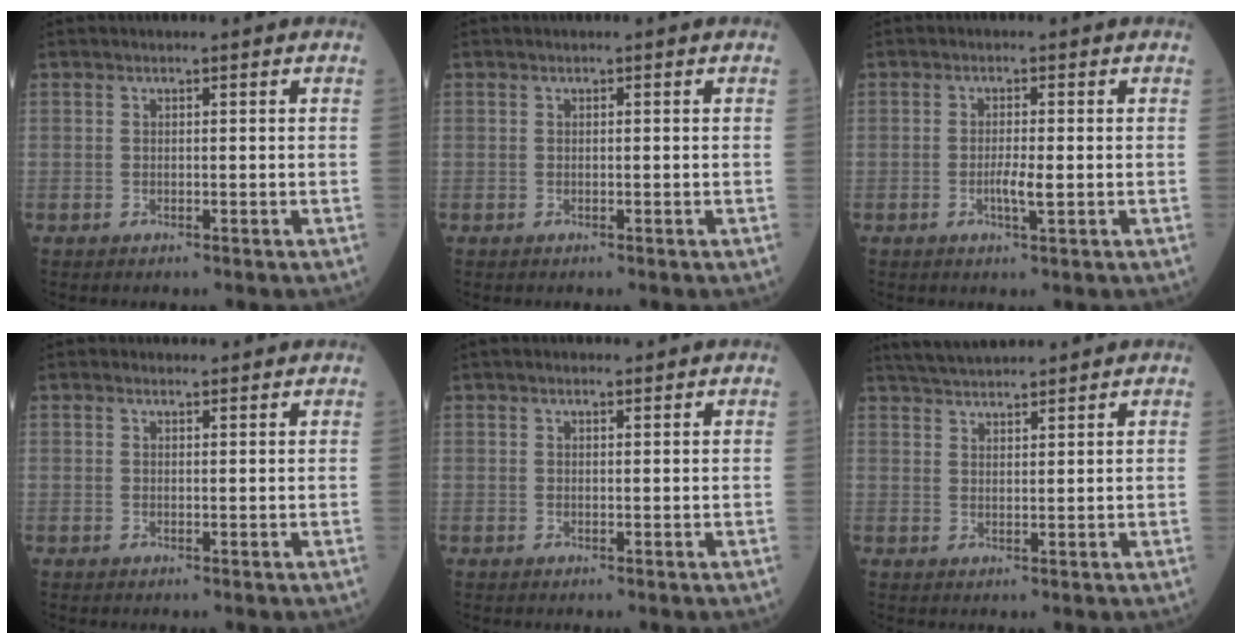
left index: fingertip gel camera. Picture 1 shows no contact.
{"total": 0.0}
{"total": 2.5, "force": [-0.7, 0.2, 2.4], "torque": [-0.047, -0.006, -0.011]}
{"total": 1.1, "force": [1.0, 0.5, 0.1], "torque": [-0.009, 0.003, 0.014]}
{"total": 1.1, "force": [0.8, 0.5, 0.4], "torque": [-0.016, 0.007, 0.011]}
{"total": 6.8, "force": [6.4, 0.7, 2.3], "torque": [-0.045, 0.030, 0.110]}